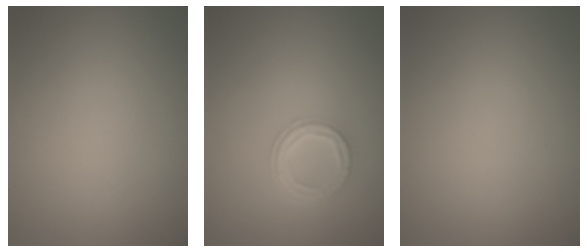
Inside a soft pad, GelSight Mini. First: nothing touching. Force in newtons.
{"total": 3.6, "press": 2.8, "slide": 2.3}
{"total": 0.0}